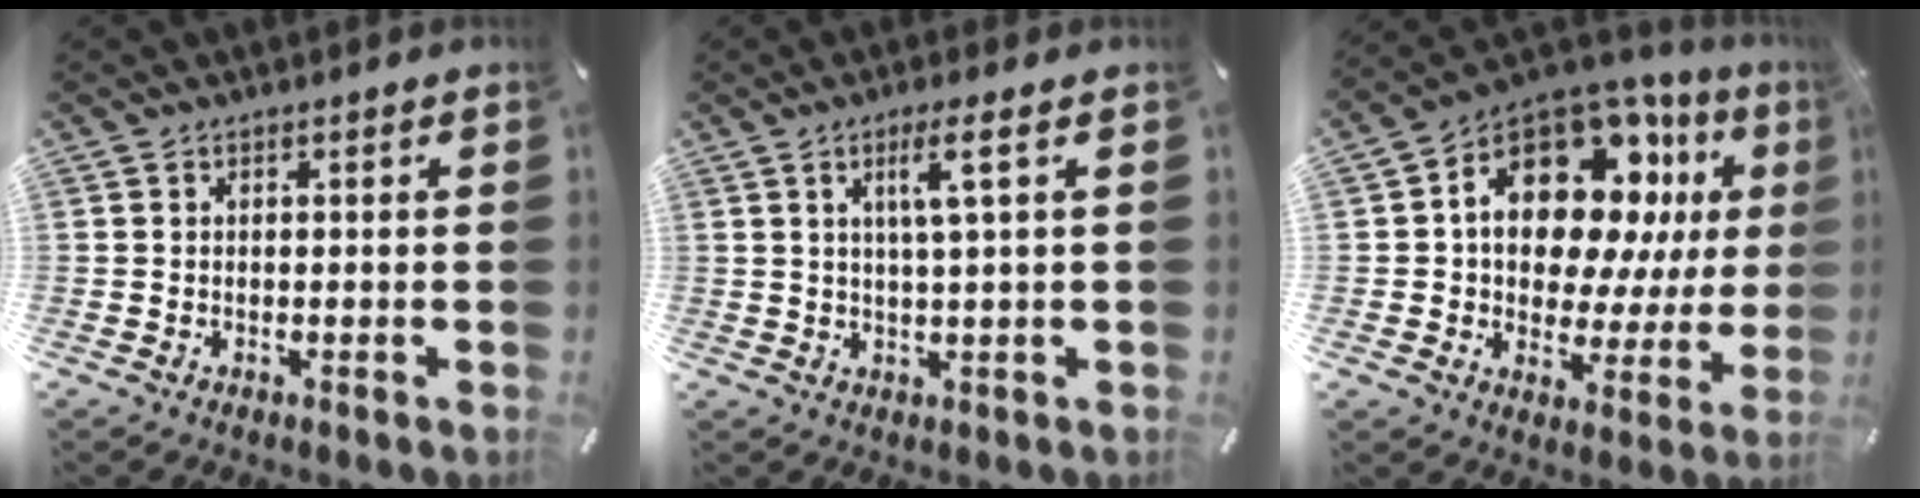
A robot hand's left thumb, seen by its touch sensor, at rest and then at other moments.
{"total": 6.2, "force": [2.1, 0.3, 5.9], "torque": [-0.120, 0.000, 0.031]}
{"total": 19.6, "force": [7.3, 12.2, 13.4], "torque": [-0.225, -0.051, 0.121]}